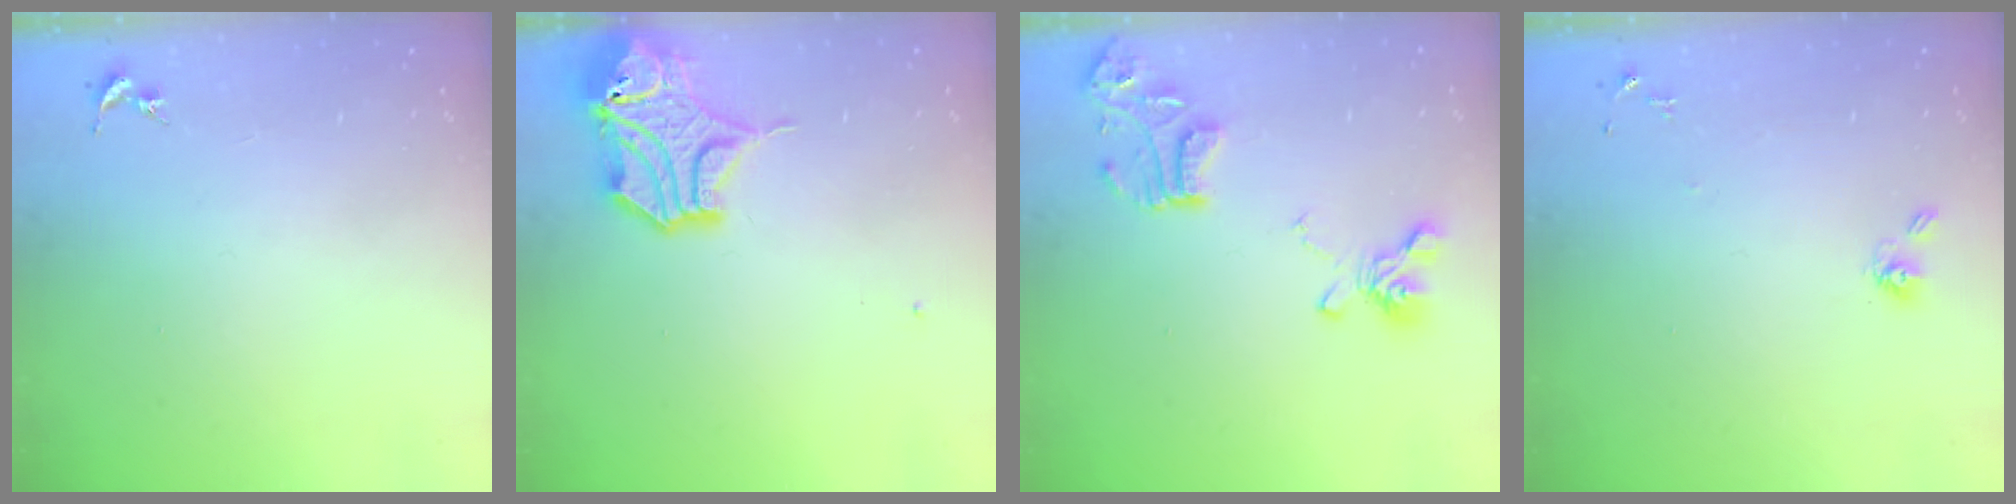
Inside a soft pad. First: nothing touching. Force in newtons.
{"total": 14.5, "press": 14.4, "slide": 2.2}
{"total": 15.9, "press": 15.8, "slide": 1.7}
{"total": 6.5, "press": 6.4, "slide": 1.5}